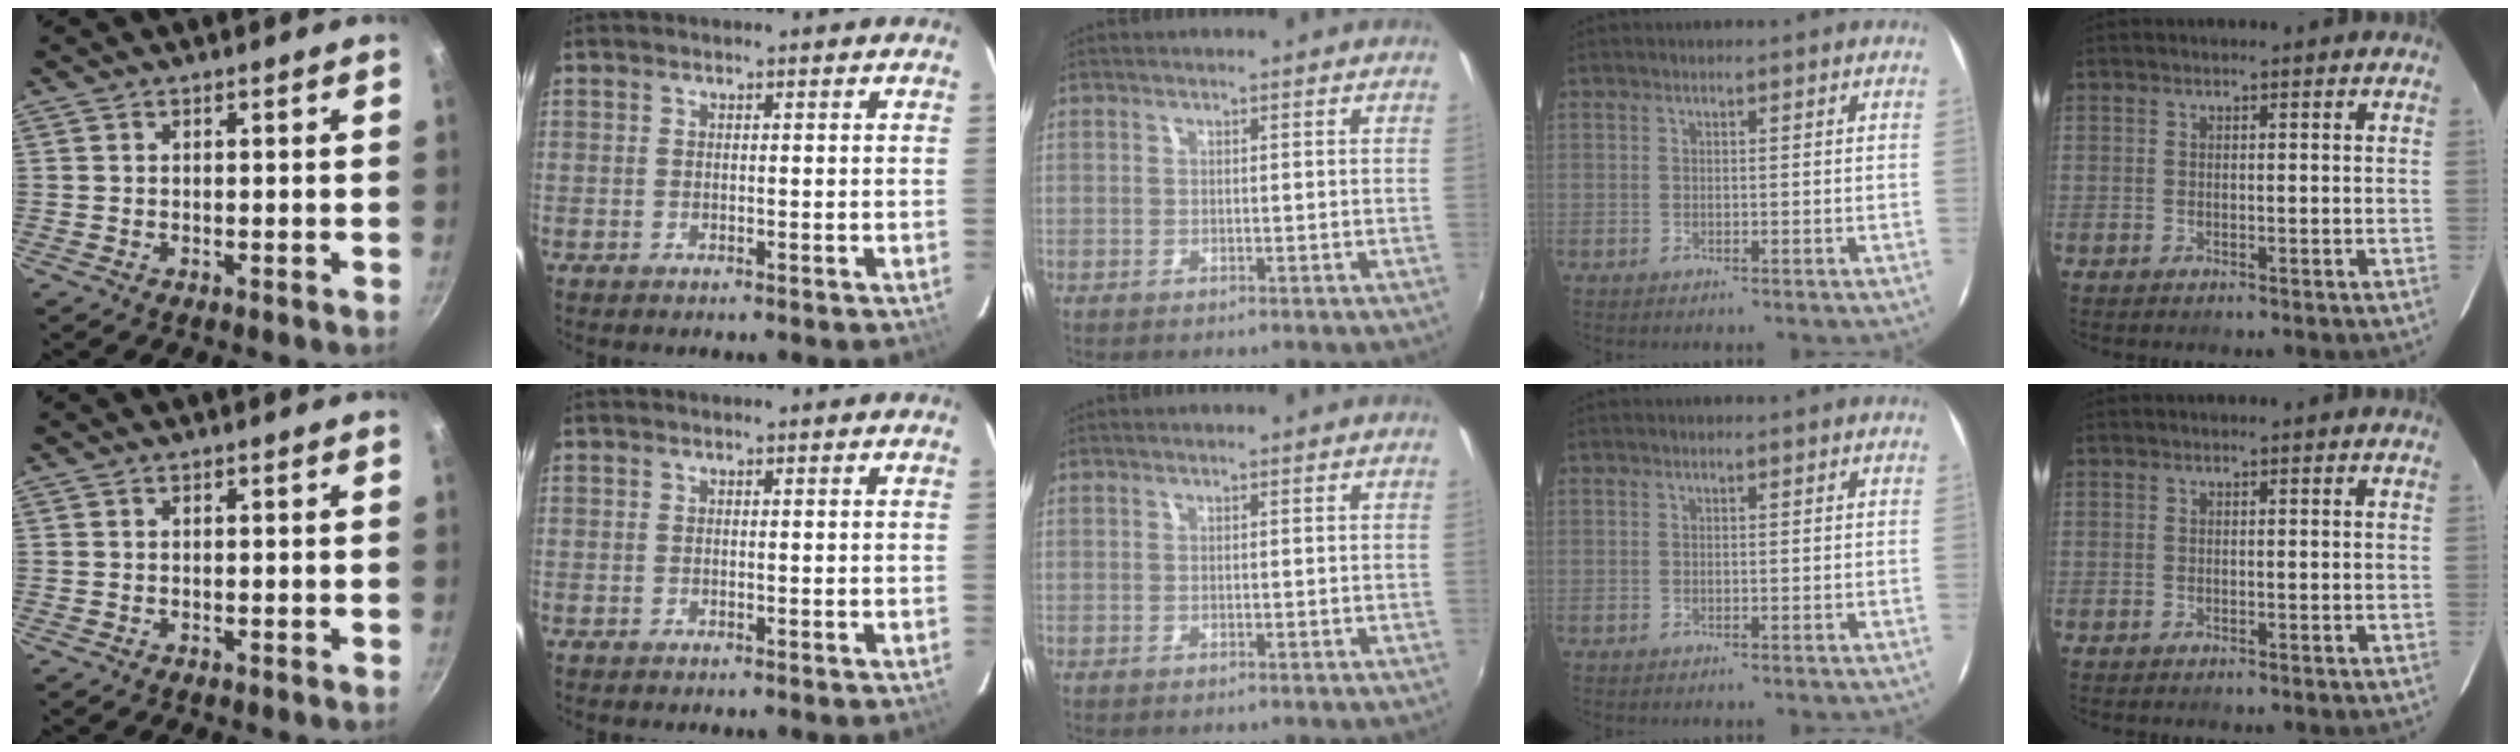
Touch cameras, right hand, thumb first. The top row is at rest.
{}